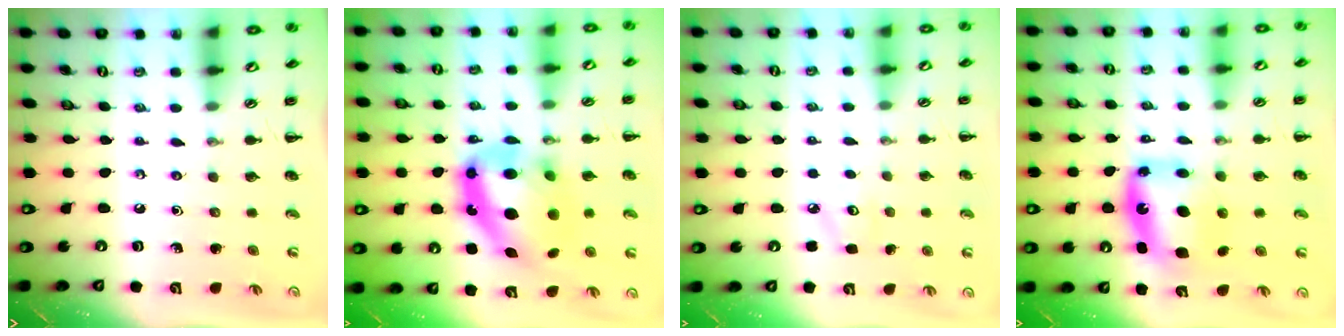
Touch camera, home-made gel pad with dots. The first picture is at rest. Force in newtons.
{"total": 18.5, "press": 17.9, "slide": 4.9}
{"total": 3.5, "press": 3.4, "slide": 1.0}
{"total": 8.8, "press": 8.5, "slide": 2.4}